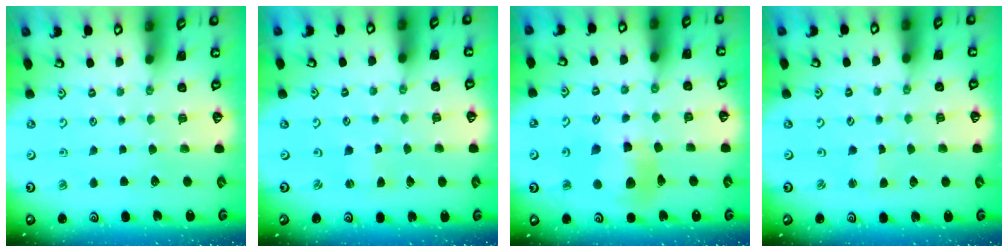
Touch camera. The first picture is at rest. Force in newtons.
{"total": 1.5, "press": 1.4, "slide": 0.2}
{"total": 11.1, "press": 11.0, "slide": 1.3}
{"total": 1.0, "press": 0.9, "slide": 0.1}